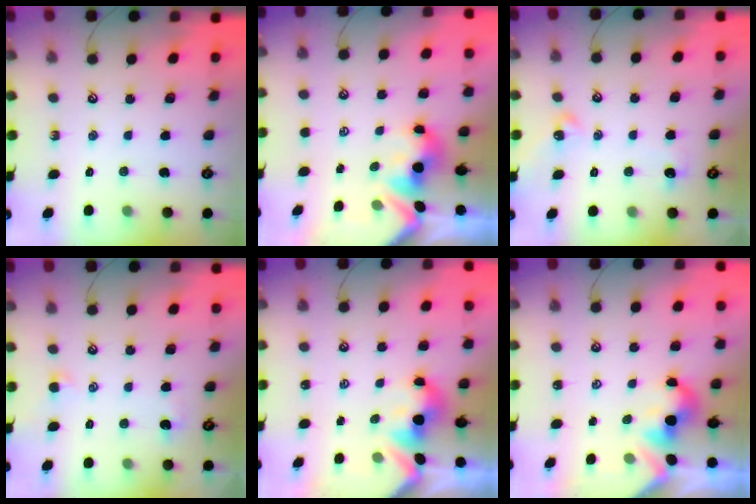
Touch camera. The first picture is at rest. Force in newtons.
{"total": 2.0, "press": 1.9, "slide": 0.7}
{"total": 2.6, "press": 2.6, "slide": 0.6}
{"total": 0.7, "press": 0.3, "slide": 0.6}
{"total": 2.1, "press": 2.1, "slide": 0.2}
{"total": 2.4, "press": 2.3, "slide": 0.3}